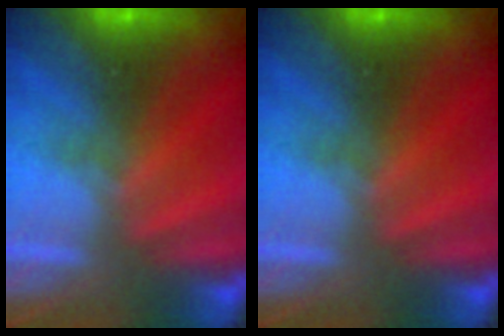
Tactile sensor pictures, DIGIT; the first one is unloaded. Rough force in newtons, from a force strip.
{"total": 0.0}